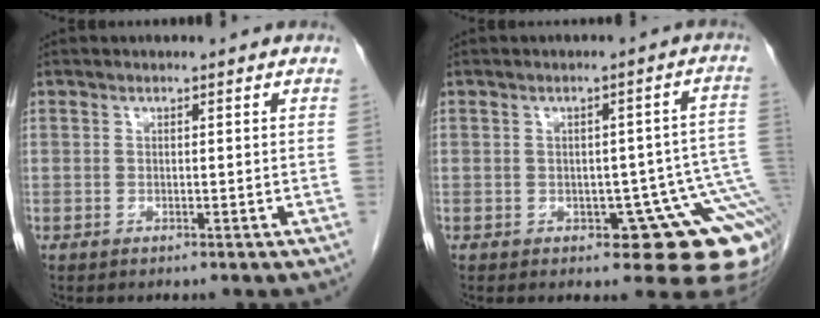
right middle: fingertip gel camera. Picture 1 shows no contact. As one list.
[{"total": 11.1, "force": [-4.7, 4.7, 8.9], "torque": [-0.041, 0.025, -0.049]}]